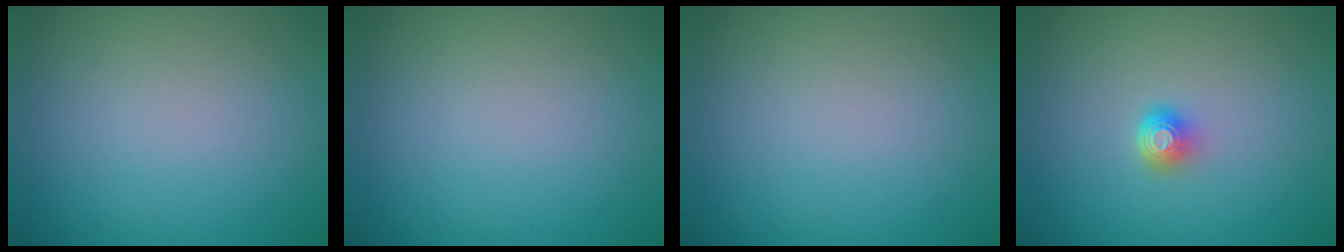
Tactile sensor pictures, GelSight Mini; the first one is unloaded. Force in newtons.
{"total": 0.0}
{"total": 0.0}
{"total": 1.6, "press": 1.2, "slide": 1.1}